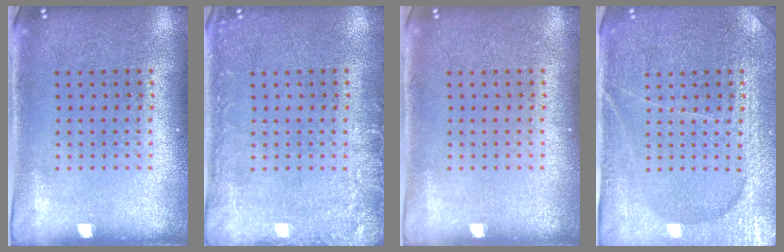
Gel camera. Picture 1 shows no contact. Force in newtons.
{"total": 2.4, "press": 2.4, "slide": 0.4}
{"total": 0.0}
{"total": 3.8, "press": 3.7, "slide": 1.1}